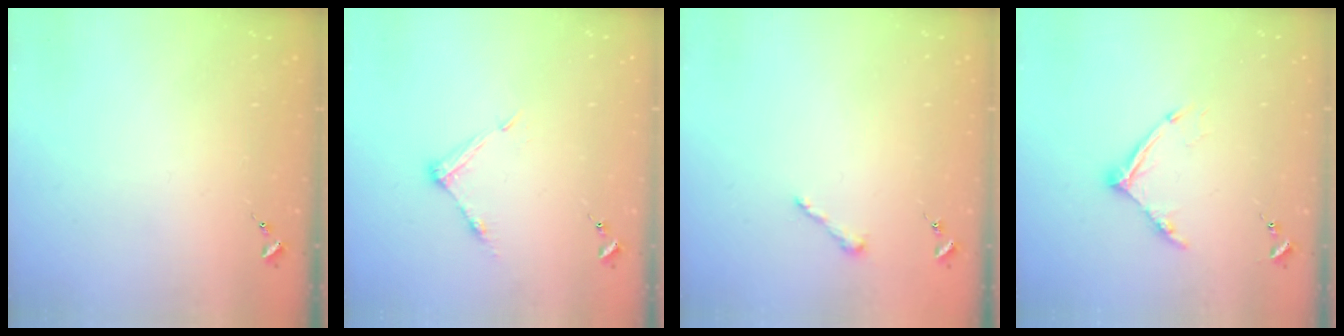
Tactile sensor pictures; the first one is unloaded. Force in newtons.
{"total": 6.8, "press": 6.7, "slide": 0.4}
{"total": 4.3, "press": 4.3, "slide": 0.5}
{"total": 10.5, "press": 10.5, "slide": 1.0}